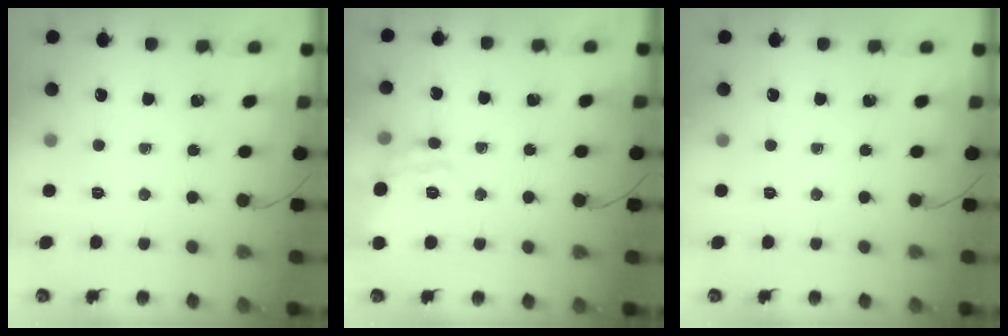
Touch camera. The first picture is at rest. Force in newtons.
{"total": 9.6, "press": 9.6, "slide": 0.7}
{"total": 0.0}